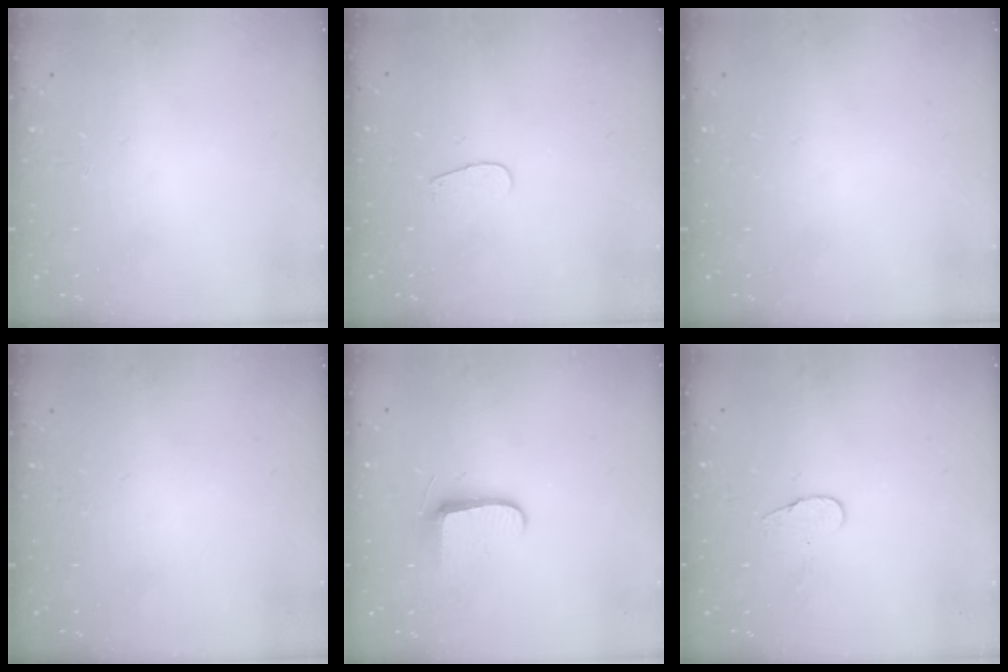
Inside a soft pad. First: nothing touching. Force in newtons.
{"total": 2.6, "press": 2.5, "slide": 0.3}
{"total": 0.0}
{"total": 0.0}
{"total": 7.1, "press": 7.0, "slide": 0.9}
{"total": 5.6, "press": 5.6, "slide": 0.4}